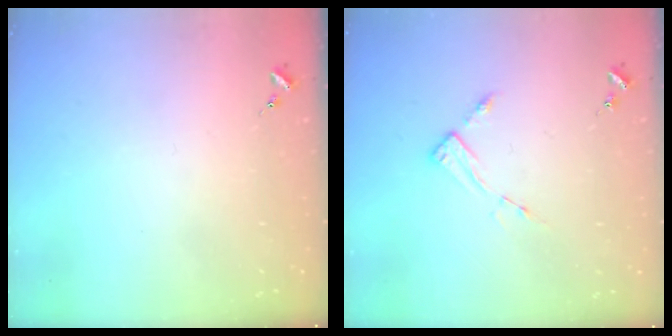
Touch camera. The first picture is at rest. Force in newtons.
{"total": 3.6, "press": 3.5, "slide": 0.4}